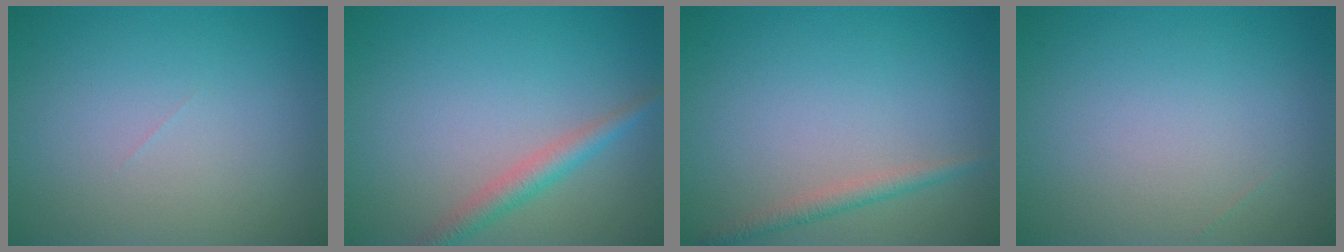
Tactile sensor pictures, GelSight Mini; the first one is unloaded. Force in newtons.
{"total": 2.4, "press": 2.4, "slide": 0.1}
{"total": 1.6, "press": 1.6, "slide": 0.0}
{"total": 0.0}